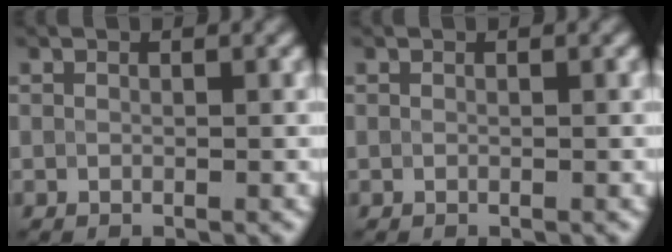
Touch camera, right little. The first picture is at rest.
{"total": 0.0}